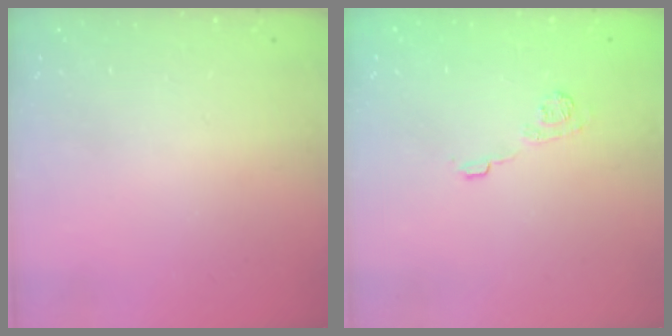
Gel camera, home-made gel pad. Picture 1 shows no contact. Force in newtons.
{"total": 8.3, "press": 8.1, "slide": 1.3}